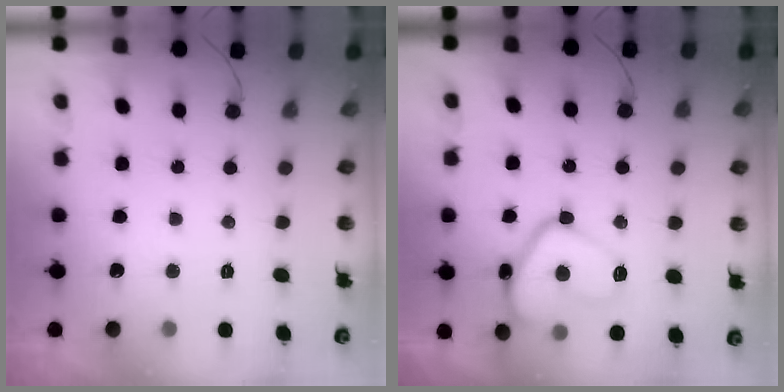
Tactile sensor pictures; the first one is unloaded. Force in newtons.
{"total": 14.0, "press": 13.9, "slide": 0.9}